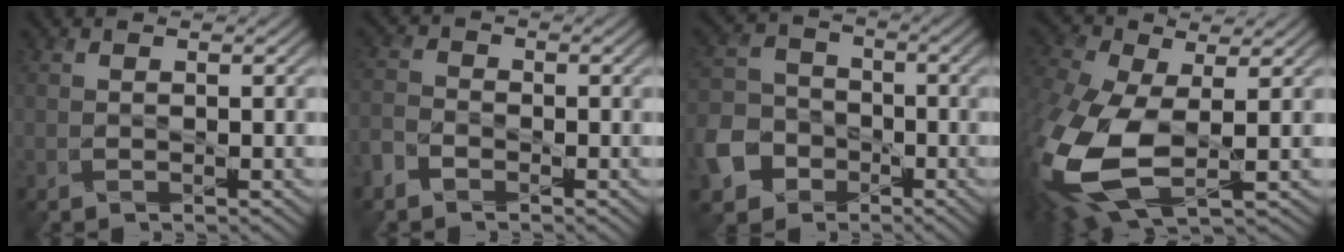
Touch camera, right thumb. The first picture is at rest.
{"total": 3.0, "force": [-2.2, 1.8, 0.8], "torque": [-0.024, -0.003, -0.057]}
{"total": 7.7, "force": [-3.9, 6.0, 2.7], "torque": [-0.081, -0.013, -0.095]}
{"total": 15.2, "force": [-3.1, 8.8, 12.0], "torque": [-0.331, -0.041, -0.042]}